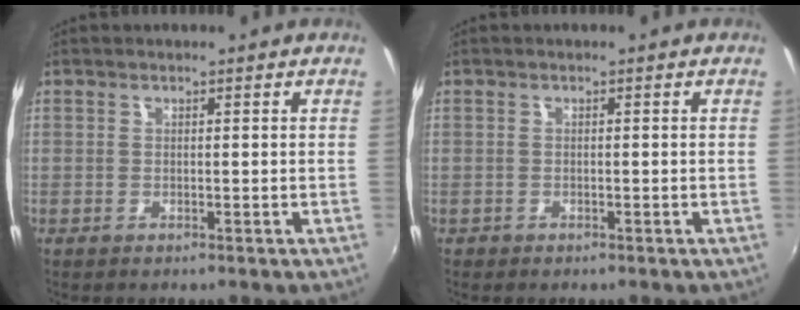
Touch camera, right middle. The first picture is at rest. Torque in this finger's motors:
{"motor_torque": [-0.28, 0.14, -0.08, -0.01]}